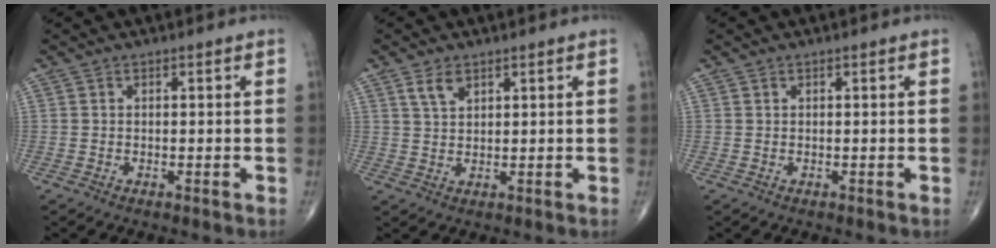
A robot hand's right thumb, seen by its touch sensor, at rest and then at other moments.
{"total": 3.4, "force": [2.1, 1.8, 2.1], "torque": [-0.034, -0.008, 0.044]}
{"total": 0.0}